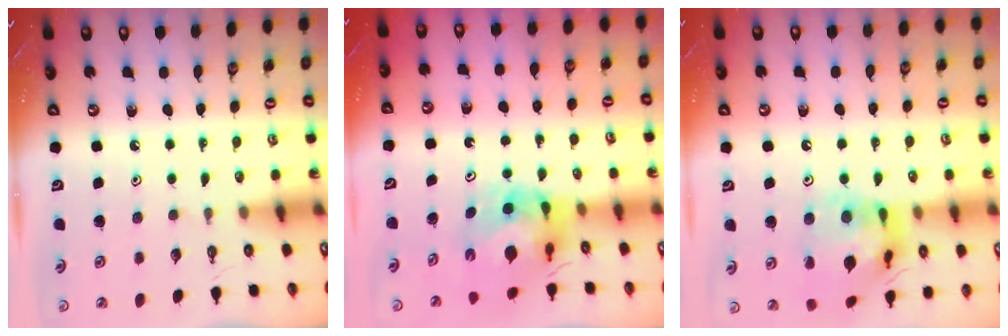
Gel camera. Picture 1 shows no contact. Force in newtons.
{"total": 10.0, "press": 9.9, "slide": 1.3}
{"total": 17.1, "press": 17.0, "slide": 1.6}